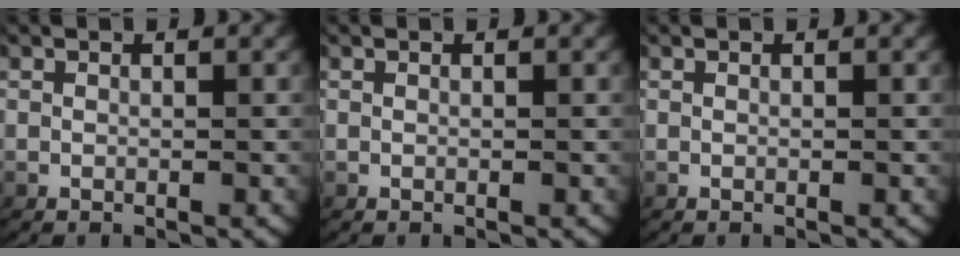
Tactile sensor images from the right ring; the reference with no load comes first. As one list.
[{"total": 0.0}, {"total": 0.0}]